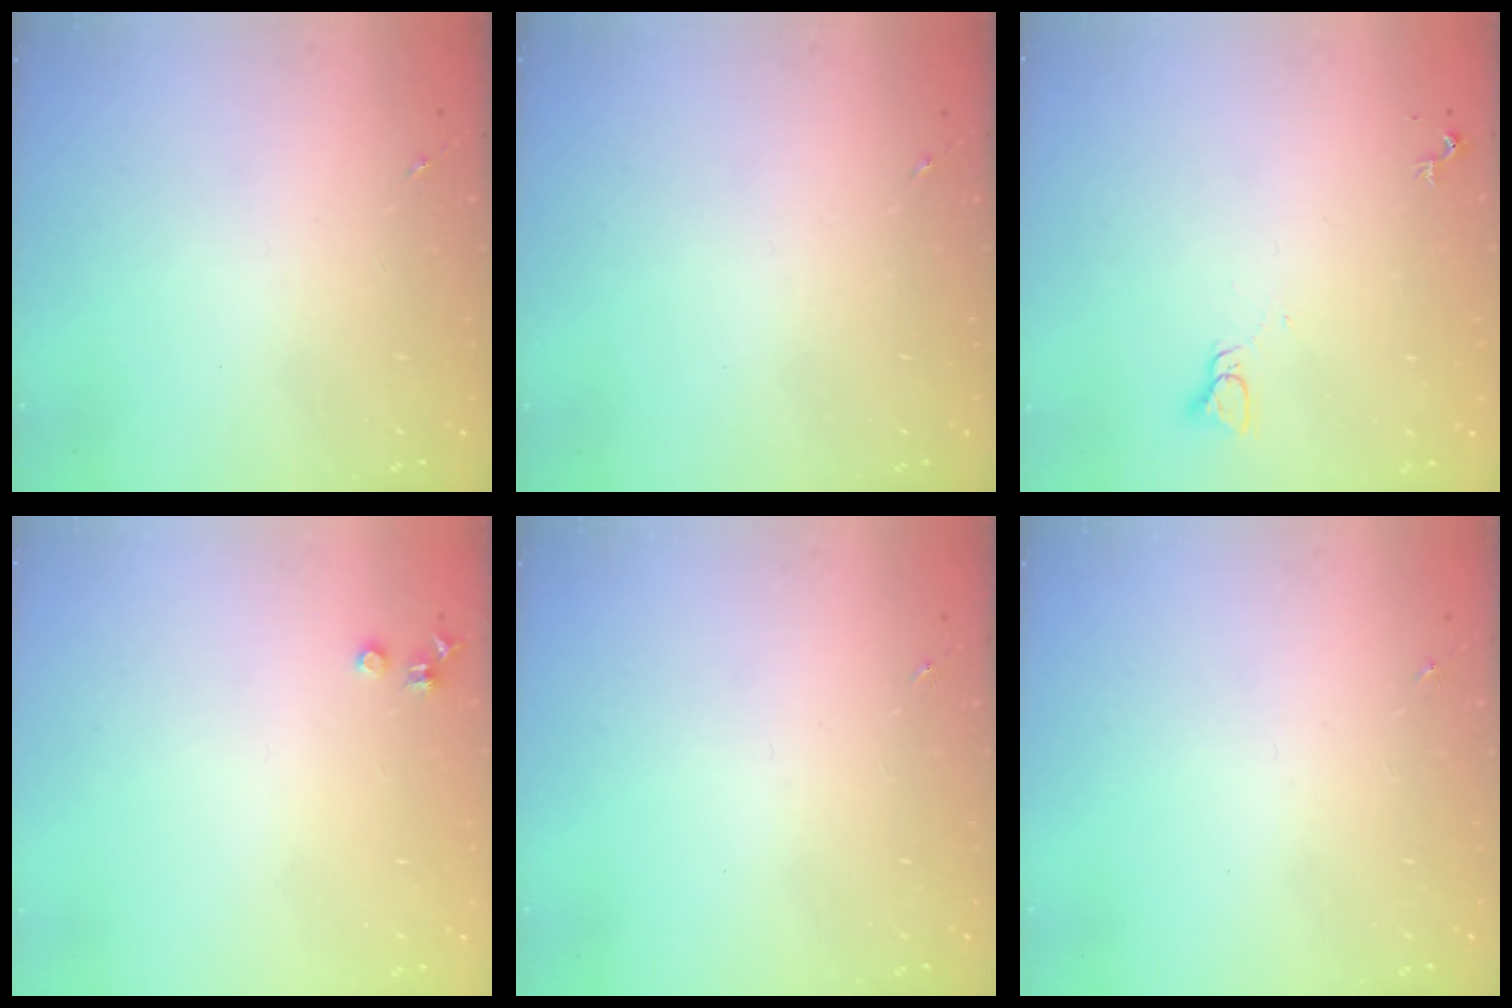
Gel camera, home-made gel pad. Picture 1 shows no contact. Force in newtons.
{"total": 0.0}
{"total": 2.2, "press": 2.2, "slide": 0.1}
{"total": 3.5, "press": 3.5, "slide": 0.4}
{"total": 0.0}
{"total": 0.0}